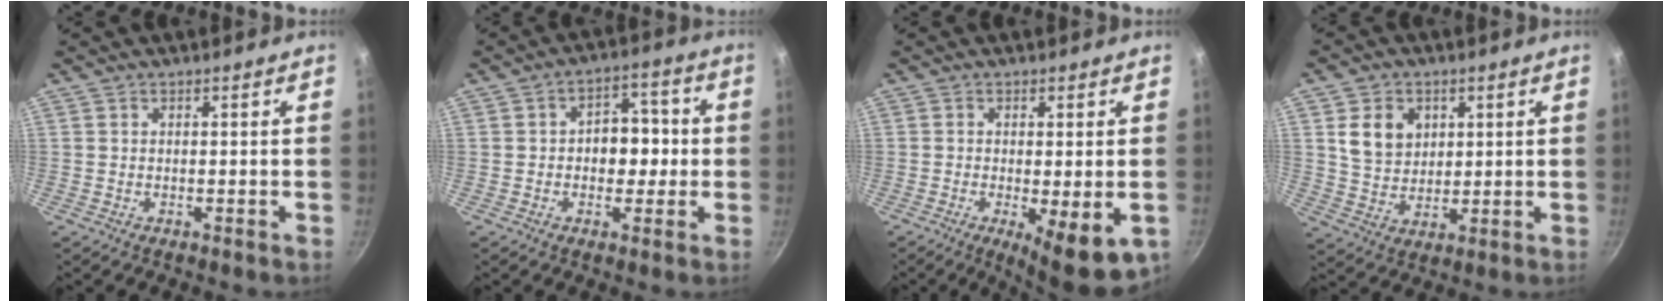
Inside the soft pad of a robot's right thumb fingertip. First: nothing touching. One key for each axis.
{"total": 7.8, "fx": -0.2, "fy": 5.4, "fz": 5.7, "tx": -0.039, "ty": 0.021, "tz": -0.011}
{"total": 10.6, "fx": -3.7, "fy": 3.3, "fz": 9.4, "tx": -0.132, "ty": -0.019, "tz": -0.048}
{"total": 8.5, "fx": 2.8, "fy": 6.9, "fz": 4.2, "tx": -0.043, "ty": -0.015, "tz": 0.059}